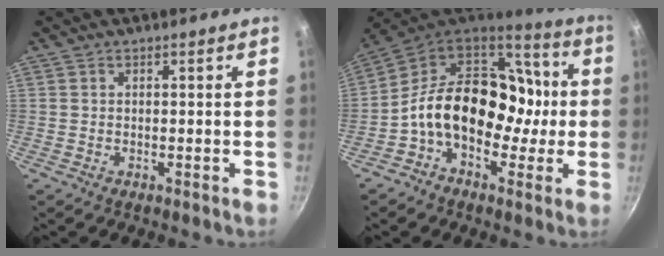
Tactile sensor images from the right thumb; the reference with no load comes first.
{"total": 21.2, "force": [-1.7, 15.2, 14.7], "torque": [-0.194, 0.059, -0.042]}